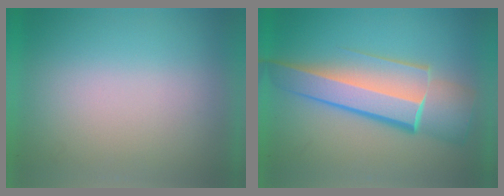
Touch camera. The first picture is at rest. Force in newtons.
{"total": 6.7}